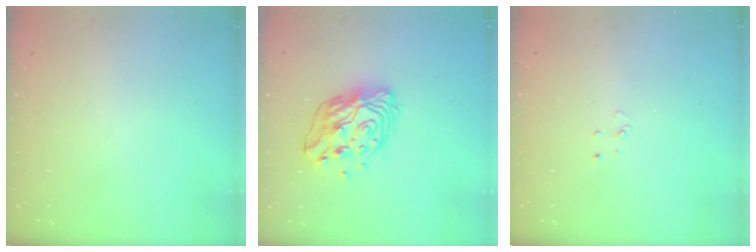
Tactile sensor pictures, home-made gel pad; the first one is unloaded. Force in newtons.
{"total": 14.1, "press": 14.0, "slide": 1.3}
{"total": 2.7, "press": 2.7, "slide": 0.2}